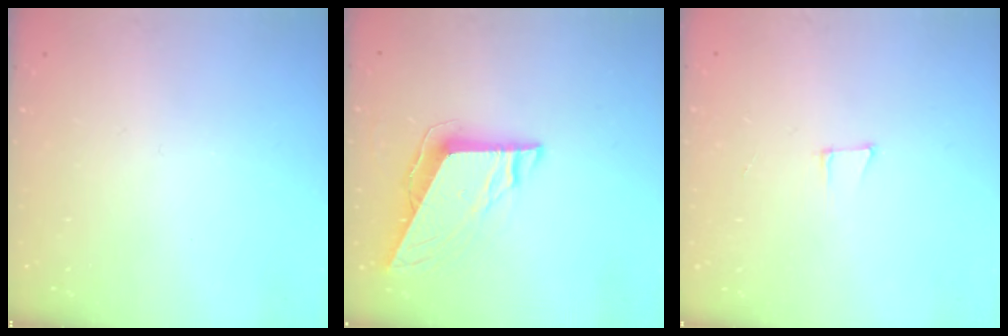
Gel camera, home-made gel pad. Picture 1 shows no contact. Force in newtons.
{"total": 8.9, "press": 8.8, "slide": 1.2}
{"total": 5.0, "press": 4.1, "slide": 2.9}